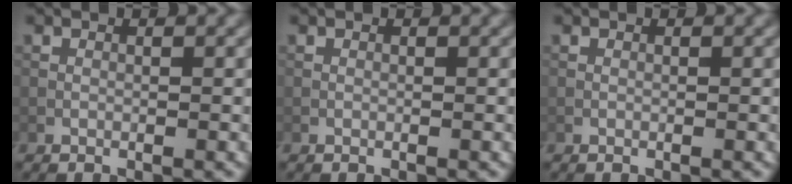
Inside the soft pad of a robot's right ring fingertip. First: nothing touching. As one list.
[{"total": 0.0}, {"total": 0.0}]